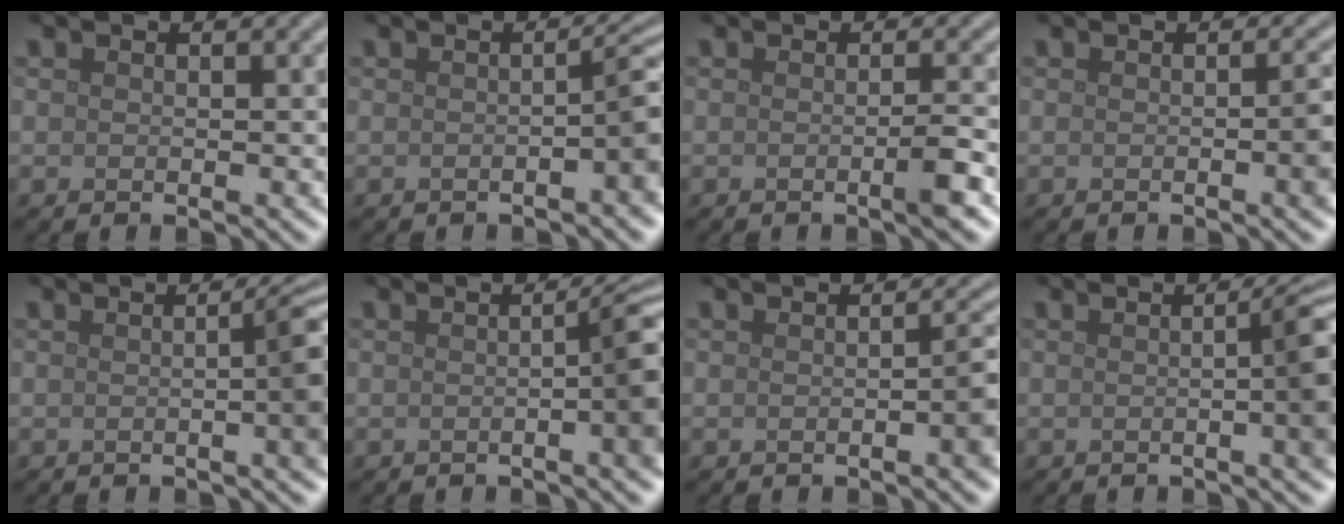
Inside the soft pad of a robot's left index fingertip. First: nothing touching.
{"total": 3.0, "force": [-0.7, 0.6, 2.9], "torque": [-0.029, 0.014, -0.015]}
{"total": 2.0, "force": [-0.5, 0.2, 1.9], "torque": [-0.029, -0.001, -0.013]}
{"total": 2.4, "force": [-0.2, 0.5, 2.3], "torque": [-0.025, 0.001, -0.005]}
{"total": 5.2, "force": [-0.2, 1.1, 5.1], "torque": [-0.053, 0.007, -0.006]}
{"total": 5.3, "force": [-0.4, 1.0, 5.1], "torque": [-0.055, 0.008, -0.010]}
{"total": 2.2, "force": [-0.4, 0.4, 2.1], "torque": [-0.024, 0.005, -0.010]}
{"total": 5.8, "force": [-0.2, 1.3, 5.7], "torque": [-0.061, 0.004, -0.003]}